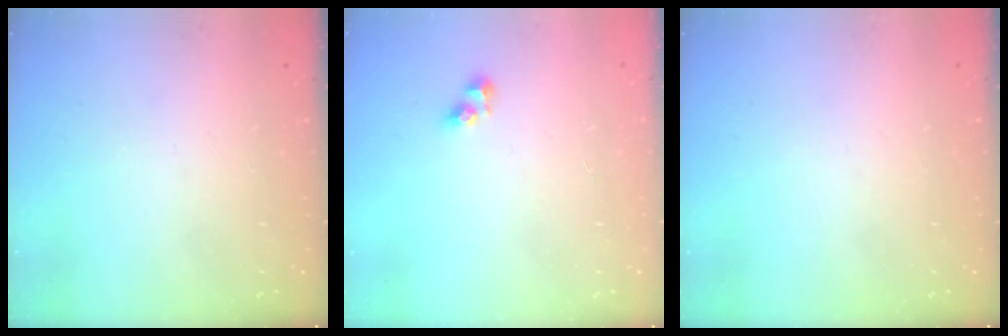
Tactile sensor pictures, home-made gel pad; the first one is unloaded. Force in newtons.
{"total": 5.0, "press": 5.0, "slide": 0.3}
{"total": 0.0}